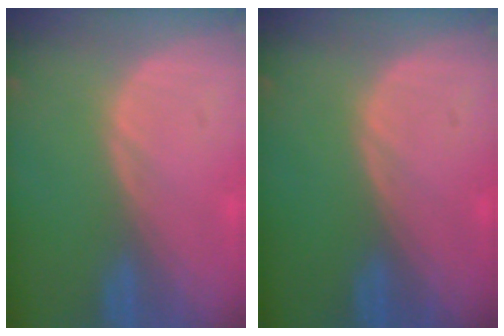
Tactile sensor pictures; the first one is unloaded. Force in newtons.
{"total": 0.0}